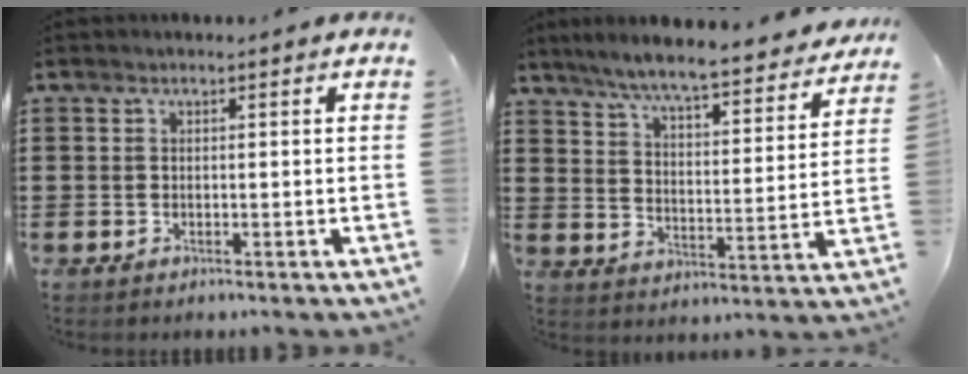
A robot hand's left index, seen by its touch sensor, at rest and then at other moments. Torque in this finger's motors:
{"motor_torque": [1.05, -1.09, 0.41, 0.21]}